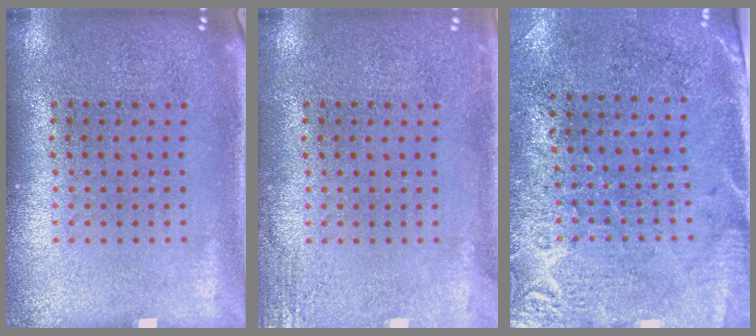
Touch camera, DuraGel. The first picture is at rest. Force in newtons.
{"total": 1.9, "press": 1.9, "slide": 0.2}
{"total": 2.7, "press": 2.4, "slide": 1.2}